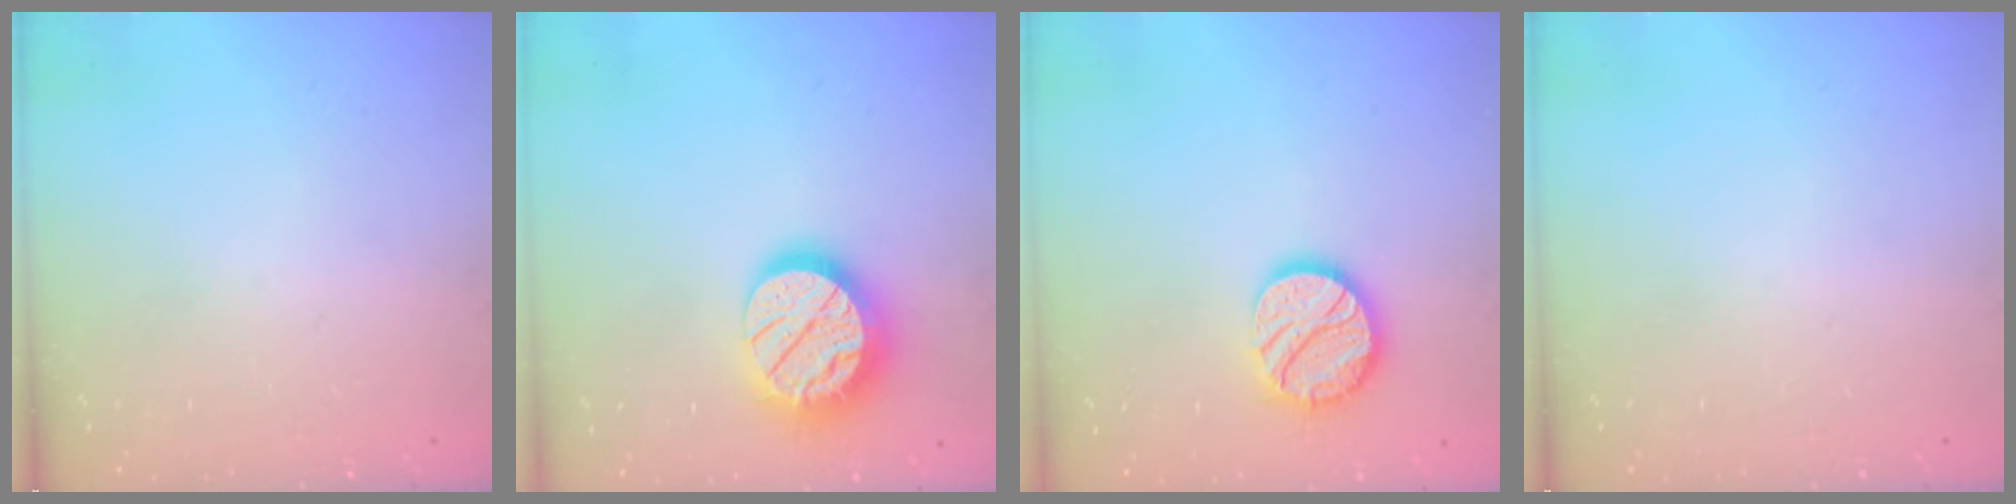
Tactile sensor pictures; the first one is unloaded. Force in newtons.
{"total": 17.7, "press": 17.7, "slide": 1.1}
{"total": 13.9, "press": 13.8, "slide": 0.9}
{"total": 0.0}